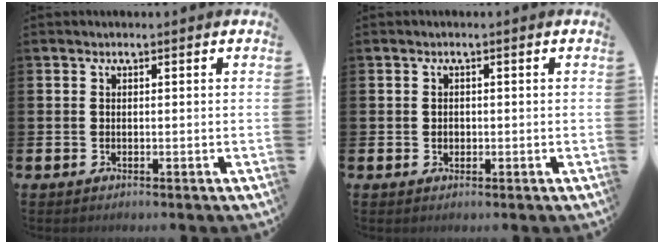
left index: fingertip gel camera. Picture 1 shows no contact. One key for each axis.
{"total": 0.9, "fx": 0.0, "fy": 0.8, "fz": 0.3, "tx": 0.001, "ty": 0.005, "tz": -0.003}